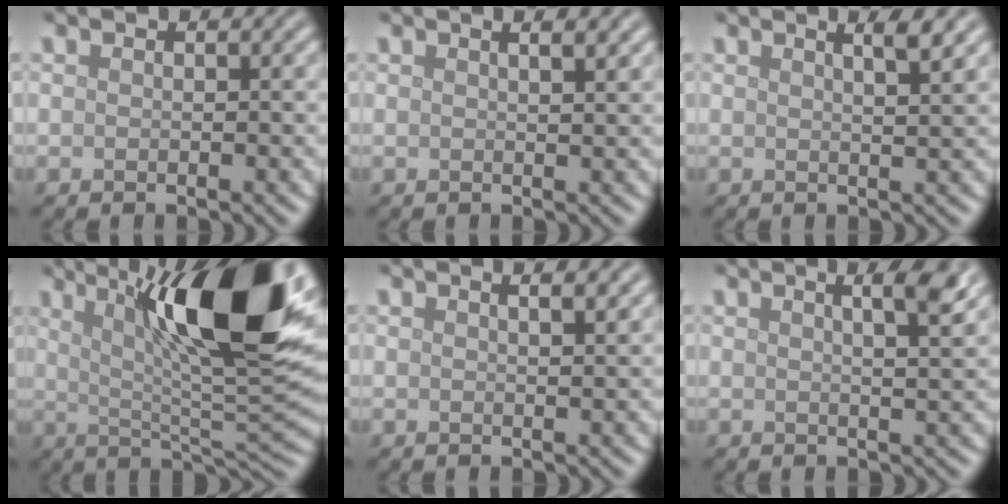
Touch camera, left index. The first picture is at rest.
{"total": 2.7, "force": [1.6, 1.0, 1.9], "torque": [-0.005, 0.011, -0.006]}
{"total": 2.8, "force": [1.7, 0.7, 2.1], "torque": [-0.012, 0.013, 0.001]}
{"total": 14.8, "force": [5.6, 3.3, 13.3], "torque": [-0.189, 0.005, 0.088]}
{"total": 3.0, "force": [1.8, 1.2, 2.2], "torque": [-0.003, 0.013, -0.006]}
{"total": 4.2, "force": [2.1, 1.1, 3.5], "torque": [-0.028, 0.017, 0.009]}